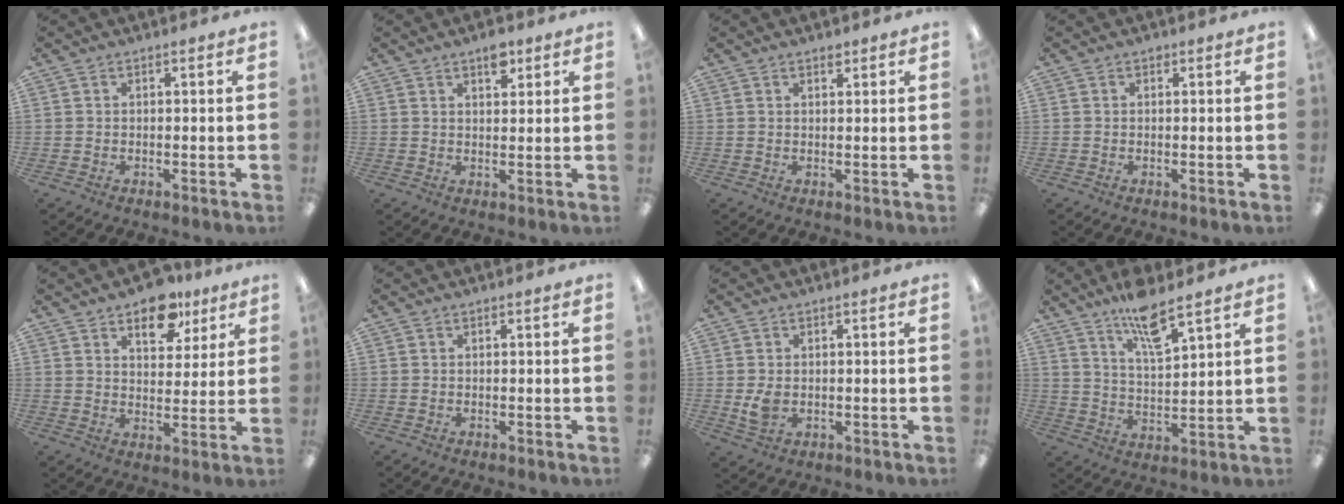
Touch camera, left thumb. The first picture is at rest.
{"total": 4.6, "force": [3.3, 2.0, 2.5], "torque": [-0.023, -0.015, 0.053]}
{"total": 1.5, "force": [1.3, 0.6, 0.5], "torque": [-0.003, -0.004, 0.022]}
{"total": 0.6, "force": [0.4, 0.4, 0.2], "torque": [-0.005, 0.003, 0.007]}
{"total": 11.3, "force": [7.4, 6.1, 6.1], "torque": [-0.059, -0.037, 0.123]}
{"total": 0.0}
{"total": 3.8, "force": [0.1, 2.8, 2.6], "torque": [-0.045, -0.007, -0.003]}
{"total": 9.8, "force": [7.7, 2.2, 5.7], "torque": [-0.098, -0.043, 0.133]}